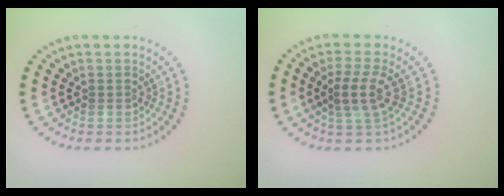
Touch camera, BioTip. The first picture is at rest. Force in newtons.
{"total": 2.9, "press": 2.5, "slide": 1.3}